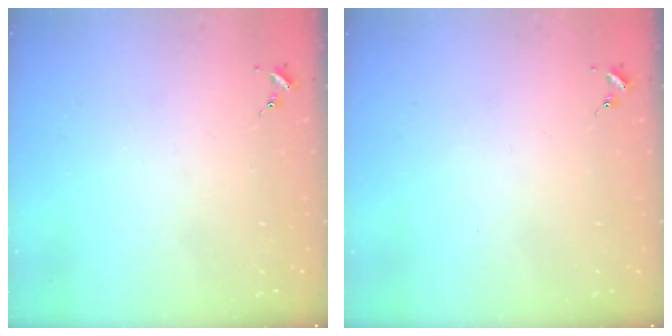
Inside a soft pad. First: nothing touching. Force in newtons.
{"total": 0.0}